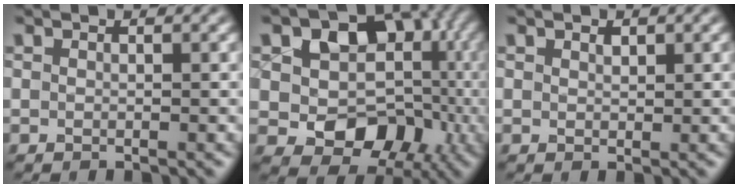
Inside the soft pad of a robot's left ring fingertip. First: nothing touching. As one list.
[{"total": 11.7, "force": [1.4, 9.4, 6.8], "torque": [-0.086, -0.012, 0.029]}, {"total": 0.9, "force": [0.5, 0.6, 0.4], "torque": [-0.007, -0.002, 0.009]}]